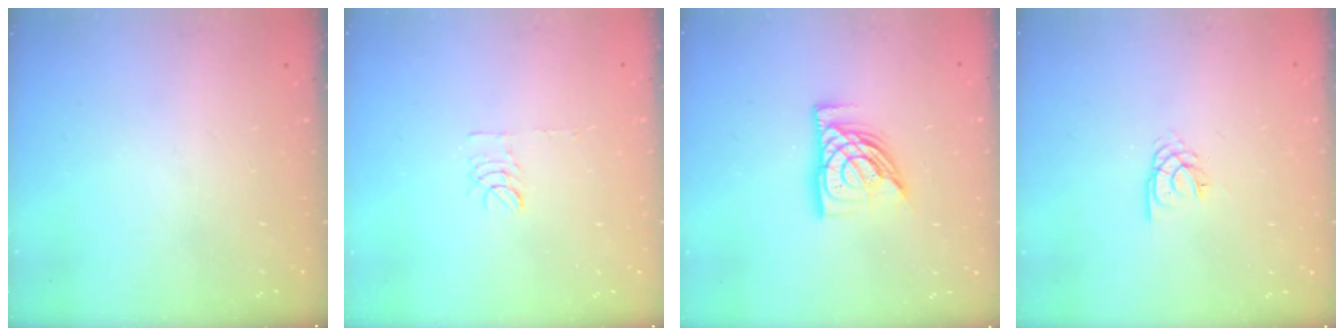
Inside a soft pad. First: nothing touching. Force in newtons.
{"total": 5.3, "press": 5.3, "slide": 0.3}
{"total": 11.3, "press": 11.3, "slide": 1.3}
{"total": 2.8, "press": 2.7, "slide": 0.3}